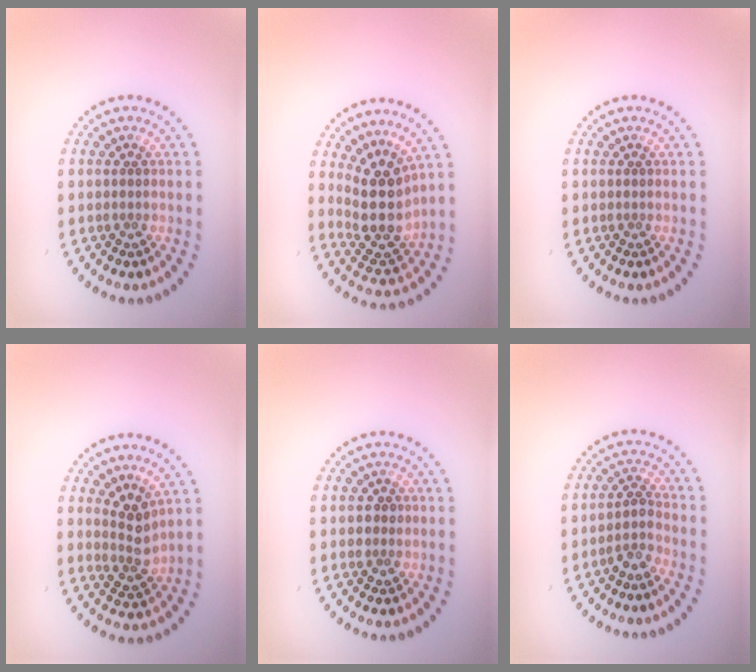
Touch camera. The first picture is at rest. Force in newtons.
{"total": 4.6, "press": 3.7, "slide": 2.7}
{"total": 0.0}
{"total": 2.7, "press": 2.1, "slide": 1.7}
{"total": 1.4, "press": 1.3, "slide": 0.4}
{"total": 2.0, "press": 1.4, "slide": 1.4}